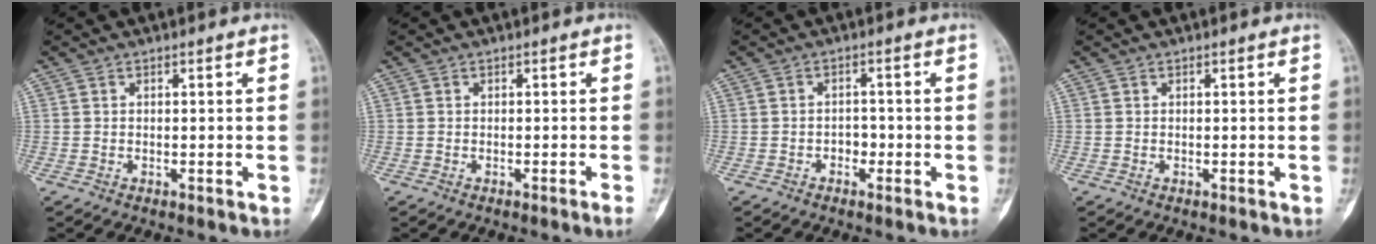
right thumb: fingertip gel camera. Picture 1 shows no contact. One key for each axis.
{"total": 1.1, "fx": -0.7, "fy": -0.3, "fz": 0.8, "tx": -0.017, "ty": 0.002, "tz": -0.009}
{"total": 2.0, "fx": -0.9, "fy": 1.5, "fz": 1.1, "tx": -0.004, "ty": 0.010, "tz": -0.016}
{"total": 0.0}